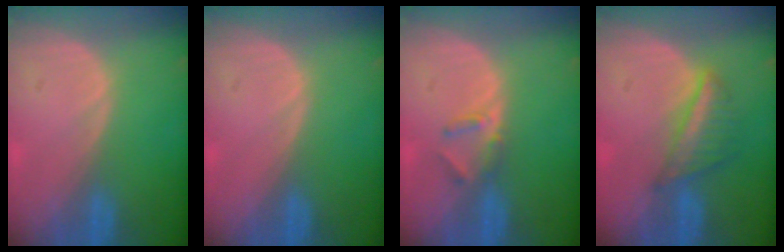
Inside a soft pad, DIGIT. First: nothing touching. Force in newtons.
{"total": 0.0}
{"total": 2.5, "press": 2.3, "slide": 1.0}
{"total": 5.3, "press": 5.3, "slide": 0.2}